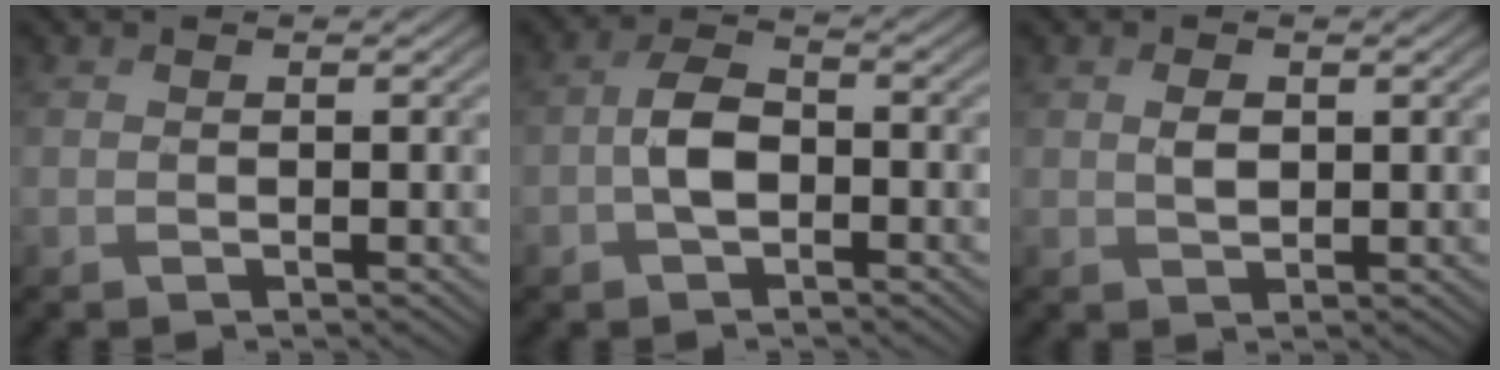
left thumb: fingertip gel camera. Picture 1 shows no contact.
{"total": 4.4, "force": [-1.4, 2.6, 3.3], "torque": [-0.069, 0.009, -0.034]}
{"total": 2.0, "force": [0.5, 1.3, 1.4], "torque": [-0.032, -0.002, 0.010]}